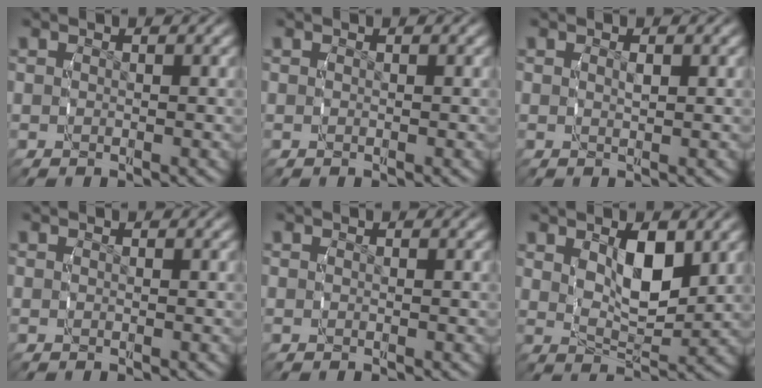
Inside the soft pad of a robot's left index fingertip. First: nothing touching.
{"total": 0.0}
{"total": 0.5, "force": [0.3, 0.1, 0.4], "torque": [-0.014, -0.003, 0.004]}
{"total": 0.0}
{"total": 0.0}
{"total": 4.4, "force": [1.6, 1.6, 3.7], "torque": [-0.058, -0.007, 0.032]}